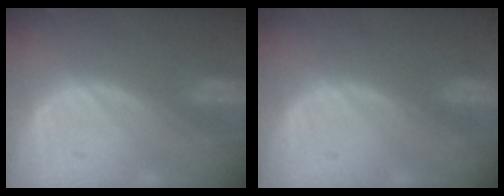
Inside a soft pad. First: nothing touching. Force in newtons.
{"total": 0.0}